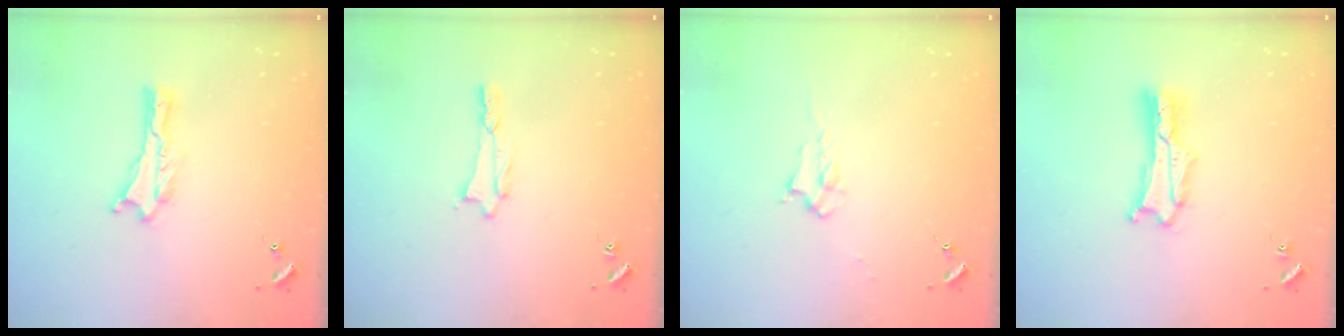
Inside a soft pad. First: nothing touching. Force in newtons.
{"total": 0.7, "press": 0.7, "slide": 0.1}
{"total": 2.2, "press": 2.2, "slide": 0.4}
{"total": 1.4, "press": 1.3, "slide": 0.2}